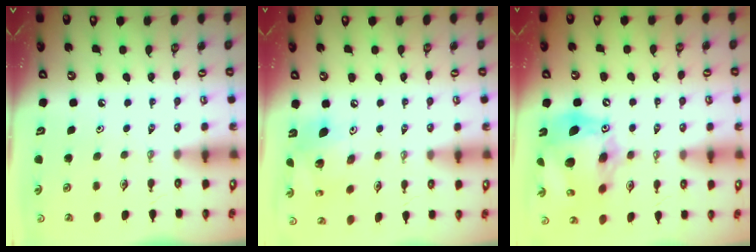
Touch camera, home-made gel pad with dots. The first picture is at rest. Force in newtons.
{"total": 15.4, "press": 15.2, "slide": 1.8}
{"total": 19.4, "press": 19.3, "slide": 2.1}